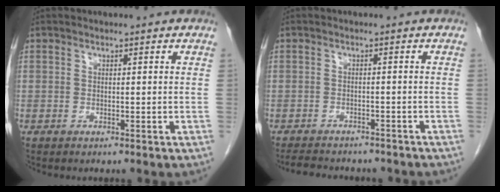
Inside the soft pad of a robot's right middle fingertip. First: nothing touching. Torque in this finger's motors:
{"motor_torque": [0.07, -0.06, 0.02, 0.01]}